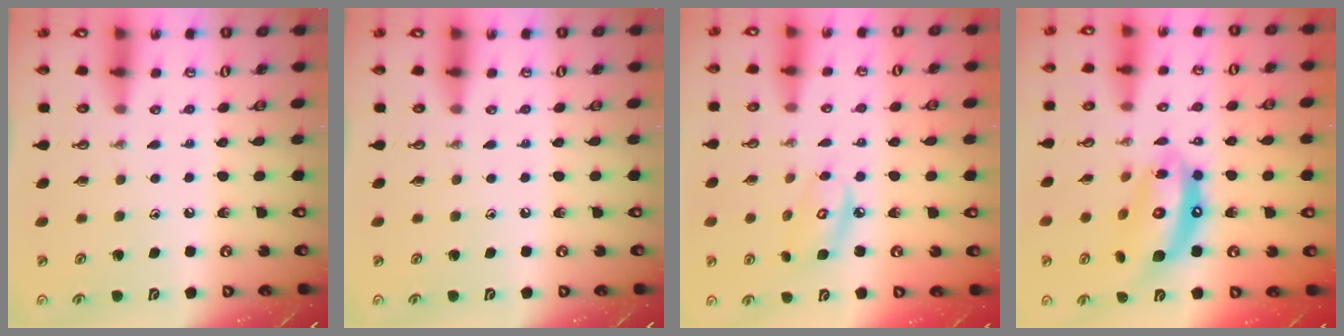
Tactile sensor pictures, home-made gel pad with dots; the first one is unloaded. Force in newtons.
{"total": 0.0}
{"total": 6.6, "press": 6.6, "slide": 0.2}
{"total": 14.2, "press": 14.1, "slide": 1.2}